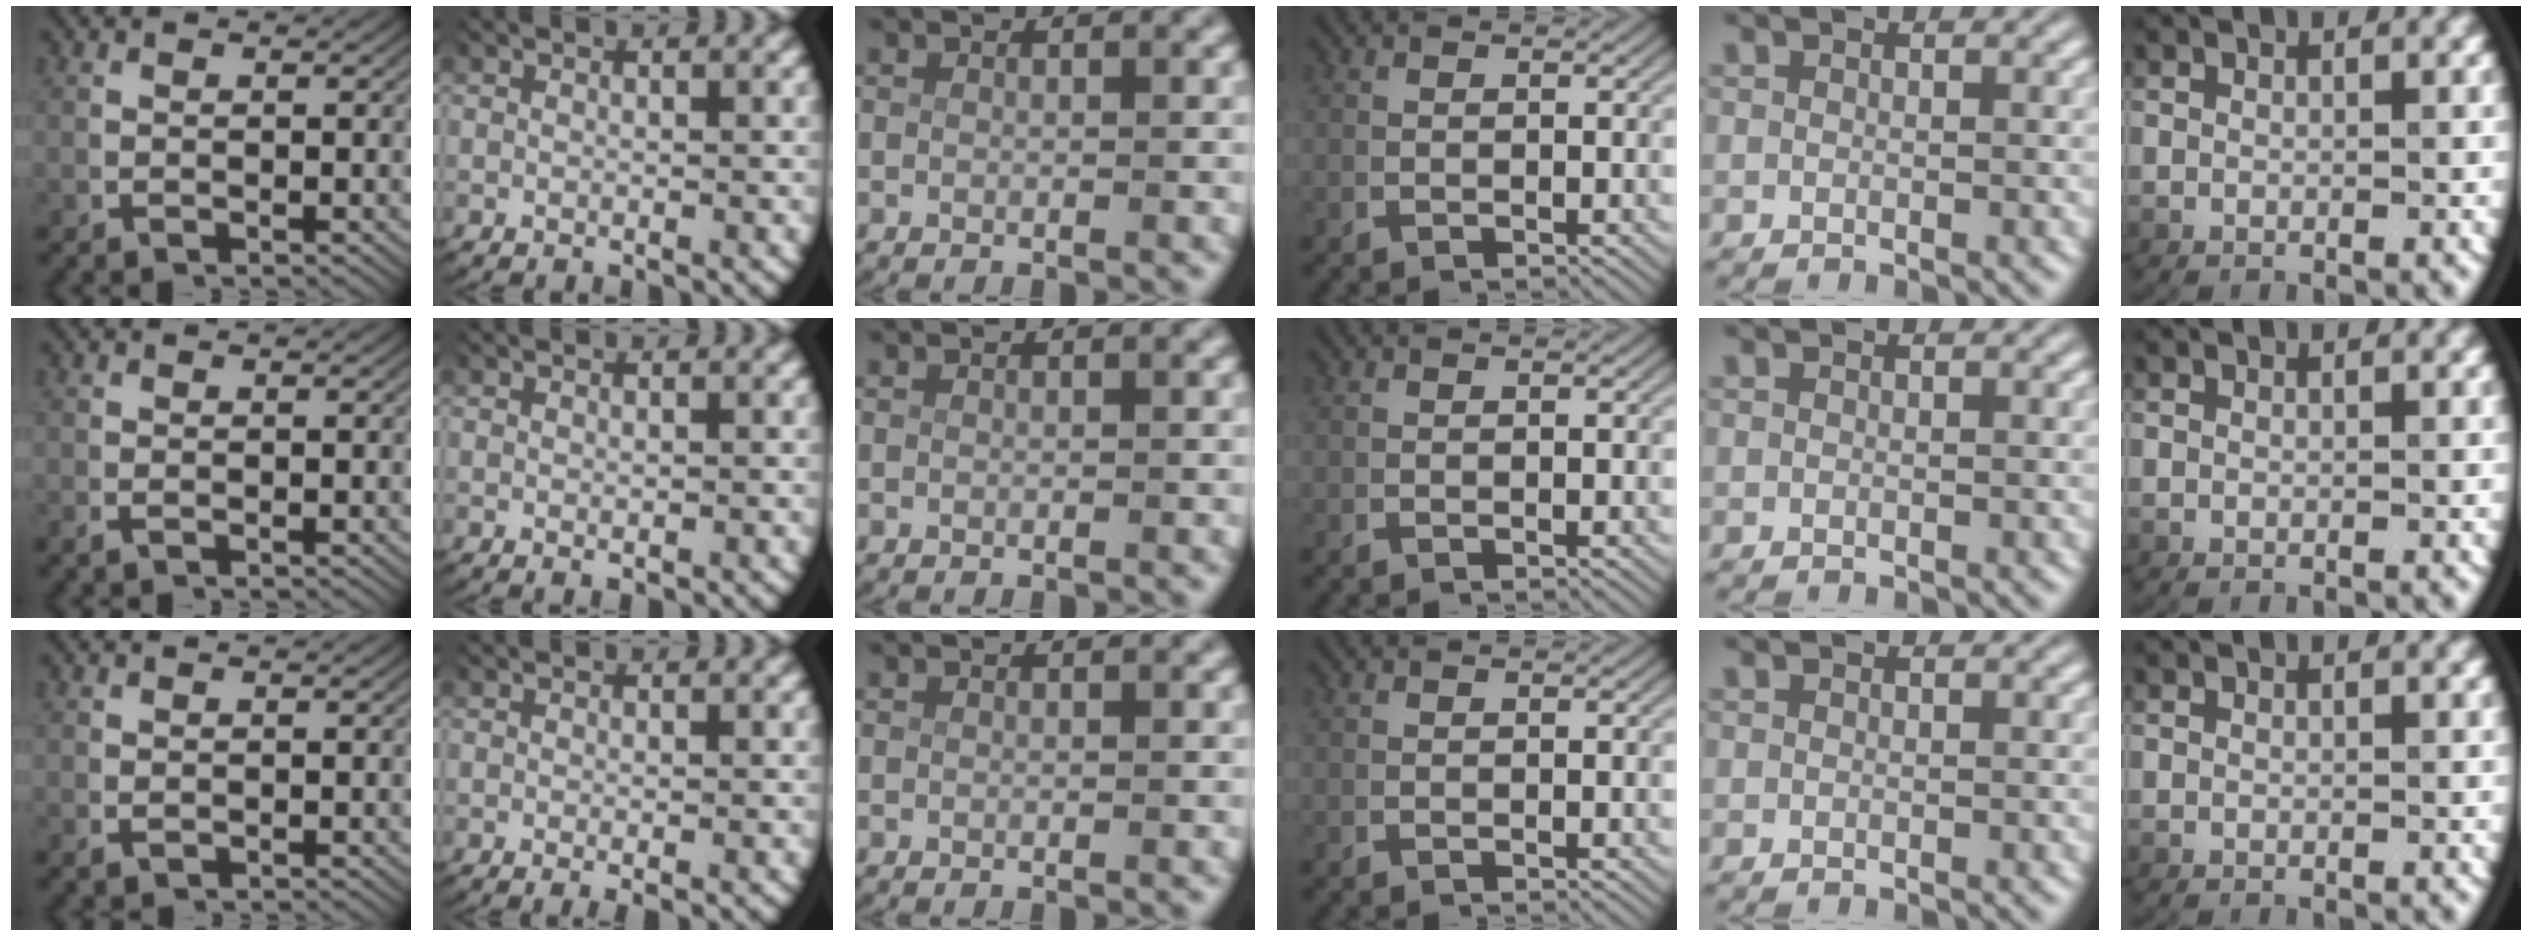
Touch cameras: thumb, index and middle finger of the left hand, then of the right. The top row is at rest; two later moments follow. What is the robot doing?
{"motion": "lift_and_place", "object": "paper towel"}